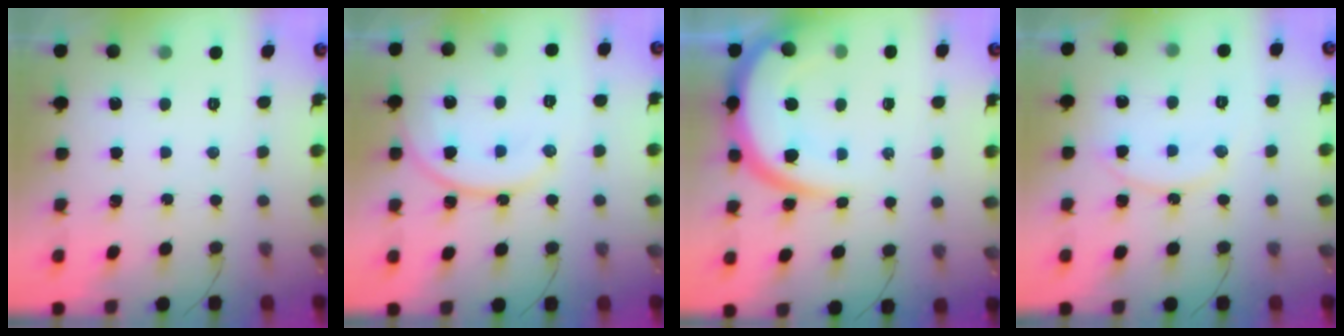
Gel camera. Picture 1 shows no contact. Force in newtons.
{"total": 12.5, "press": 12.5, "slide": 1.2}
{"total": 14.0, "press": 13.9, "slide": 1.5}
{"total": 11.7, "press": 11.7, "slide": 0.8}